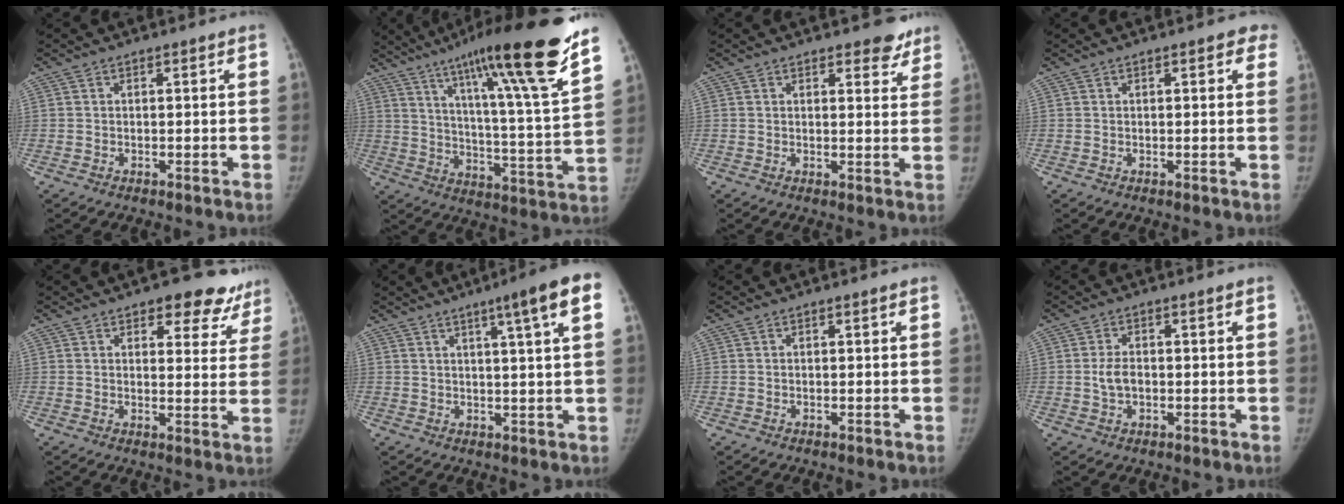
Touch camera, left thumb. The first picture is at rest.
{"total": 26.3, "force": [17.9, 1.8, 19.2], "torque": [-0.285, -0.073, 0.275]}
{"total": 4.5, "force": [3.6, 1.9, 1.8], "torque": [0.007, -0.021, 0.042]}
{"total": 2.8, "force": [1.5, 1.2, 2.0], "torque": [-0.005, 0.001, 0.010]}
{"total": 11.3, "force": [8.5, 5.5, 5.1], "torque": [-0.002, -0.039, 0.090]}
{"total": 9.4, "force": [4.4, -0.2, 8.3], "torque": [-0.115, -0.005, 0.054]}
{"total": 0.0}
{"total": 3.4, "force": [-0.3, 2.1, 2.7], "torque": [-0.053, 0.009, -0.005]}